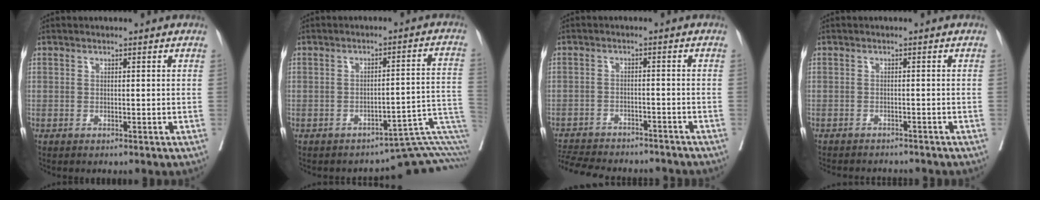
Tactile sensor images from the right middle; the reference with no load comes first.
{"total": 7.3, "force": [-5.3, 1.0, 4.8], "torque": [-0.045, 0.050, -0.057]}
{"total": 15.6, "force": [-14.1, 4.3, 5.2], "torque": [-0.129, -0.006, -0.194]}
{"total": 7.2, "force": [-6.8, 1.7, 1.8], "torque": [-0.022, -0.004, -0.086]}